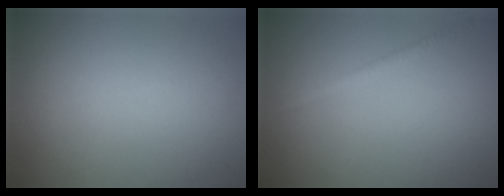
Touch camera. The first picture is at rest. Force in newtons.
{"total": 1.4, "press": 1.4, "slide": 0.0}